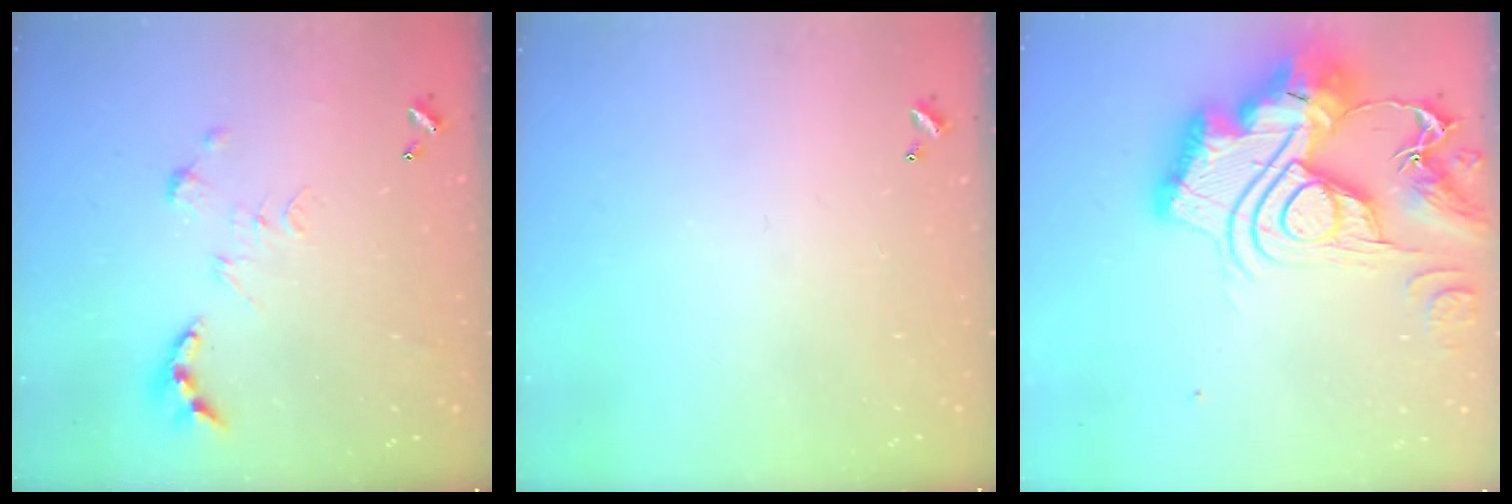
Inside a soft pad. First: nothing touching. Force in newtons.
{"total": 0.0}
{"total": 0.6, "press": 0.6, "slide": 0.0}